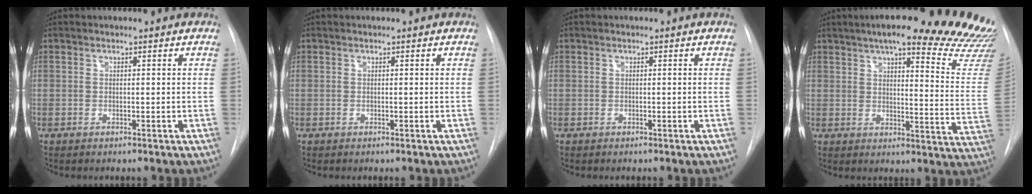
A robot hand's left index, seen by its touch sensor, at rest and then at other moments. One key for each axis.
{"total": 0.0}
{"total": 0.0}
{"total": 26.7, "fx": 22.7, "fy": 2.9, "fz": 13.8, "tx": -0.160, "ty": -0.079, "tz": 0.257}